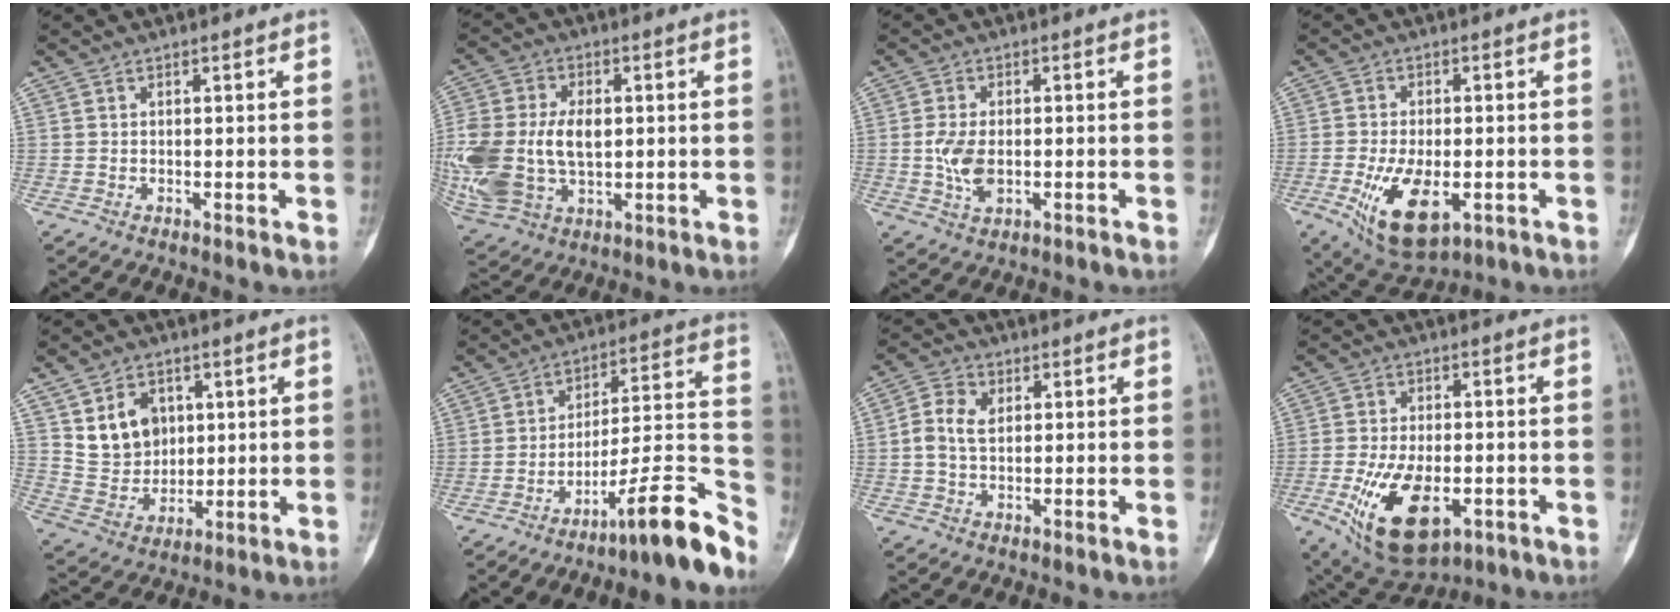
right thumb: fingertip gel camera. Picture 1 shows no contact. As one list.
[{"total": 22.5, "force": [-0.6, 14.7, 17.0], "torque": [-0.406, -0.003, 0.009]}, {"total": 7.1, "force": [-1.0, 4.0, 5.8], "torque": [-0.118, 0.001, -0.014]}, {"total": 12.2, "force": [-4.0, 6.0, 9.8], "torque": [-0.162, -0.005, -0.055]}, {"total": 10.4, "force": [3.6, 8.1, 5.4], "torque": [-0.061, -0.022, 0.078]}, {"total": 16.3, "force": [-11.8, 1.8, 11.1], "torque": [-0.137, 0.115, -0.176]}, {"total": 5.5, "force": [0.6, 3.8, 3.9], "torque": [-0.083, 0.014, 0.010]}, {"total": 15.1, "force": [-5.3, 7.8, 11.8], "torque": [-0.196, 0.003, -0.074]}]